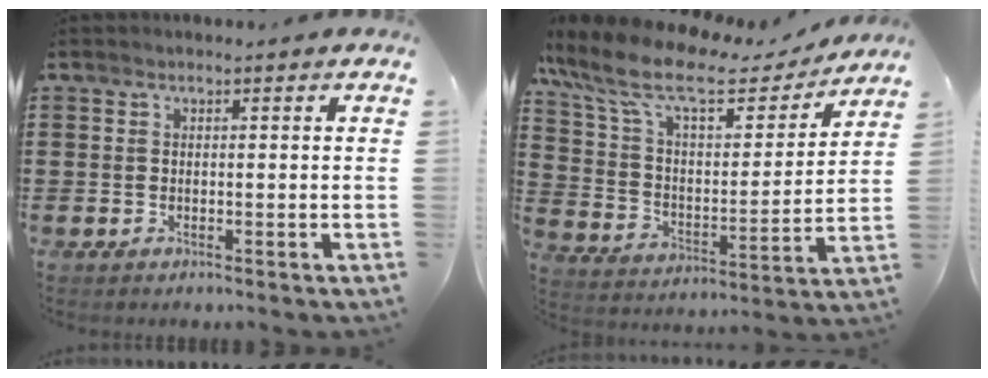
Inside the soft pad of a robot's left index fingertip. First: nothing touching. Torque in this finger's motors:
{"motor_torque": [2.14, 0.00, 1.05, 0.21]}